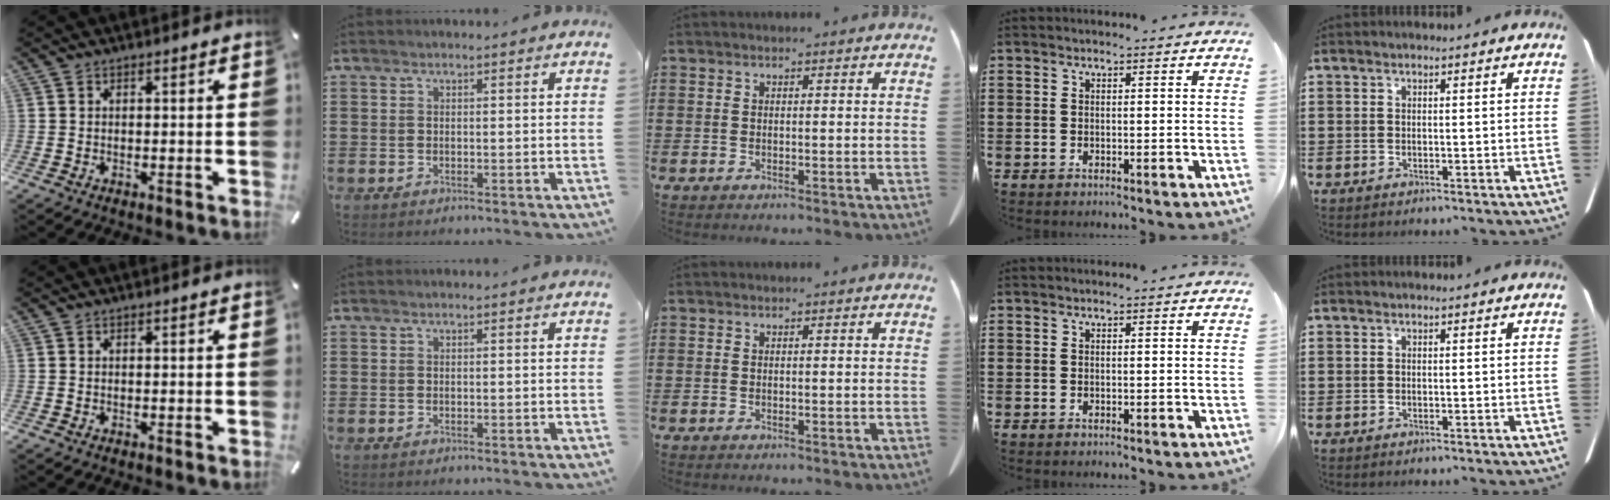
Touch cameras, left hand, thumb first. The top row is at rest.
{}